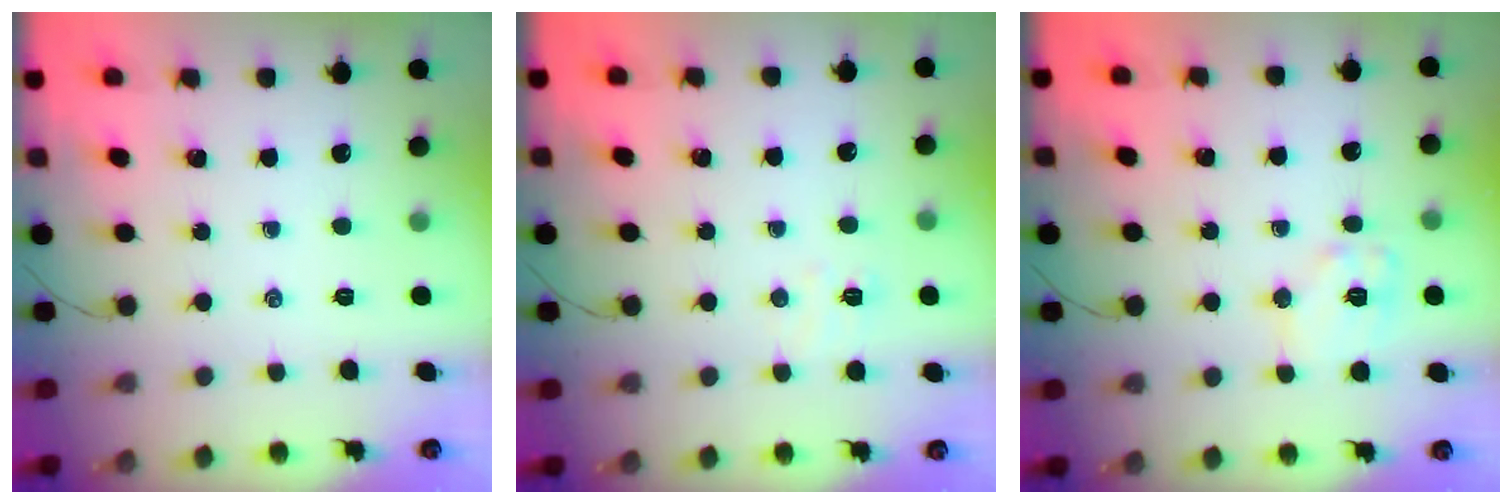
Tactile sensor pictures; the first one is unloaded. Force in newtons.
{"total": 3.5, "press": 3.4, "slide": 1.1}
{"total": 9.7, "press": 9.7, "slide": 0.8}